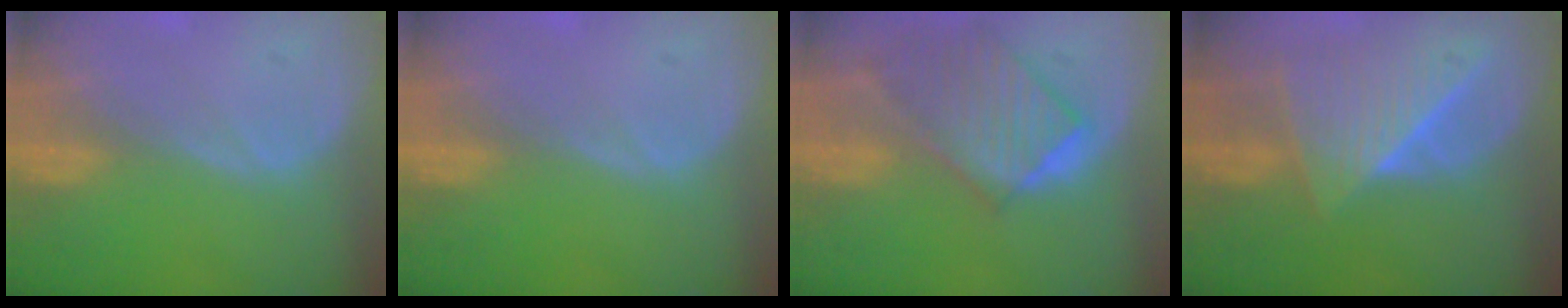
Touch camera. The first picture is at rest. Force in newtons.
{"total": 0.0}
{"total": 9.7, "press": 8.5, "slide": 4.7}
{"total": 7.7, "press": 7.5, "slide": 2.0}